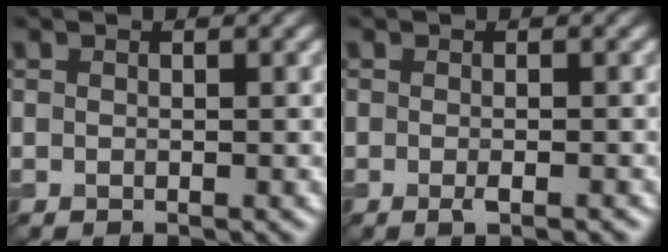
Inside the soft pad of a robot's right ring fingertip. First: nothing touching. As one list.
[{"total": 1.3, "force": [-0.6, 0.2, 1.1], "torque": [-0.018, -0.005, -0.012]}]